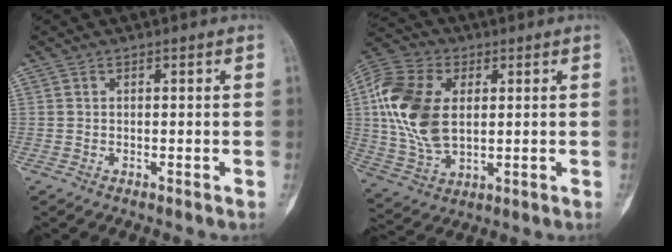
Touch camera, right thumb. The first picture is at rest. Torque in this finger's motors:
{"motor_torque": [1.77, 2.10, 1.76, 0.26, 0.59]}